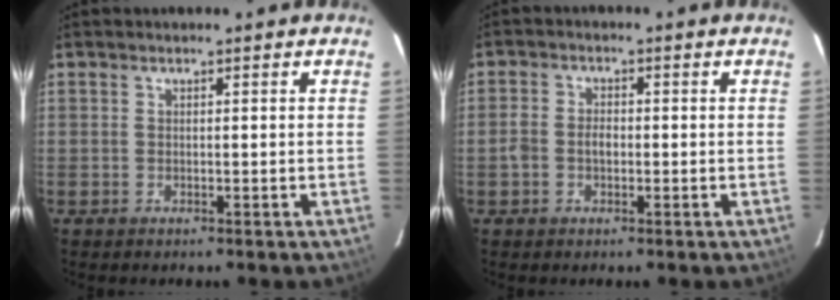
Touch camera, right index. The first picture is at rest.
{"total": 3.4, "force": [-1.0, 2.3, 2.2], "torque": [-0.043, 0.006, -0.020]}